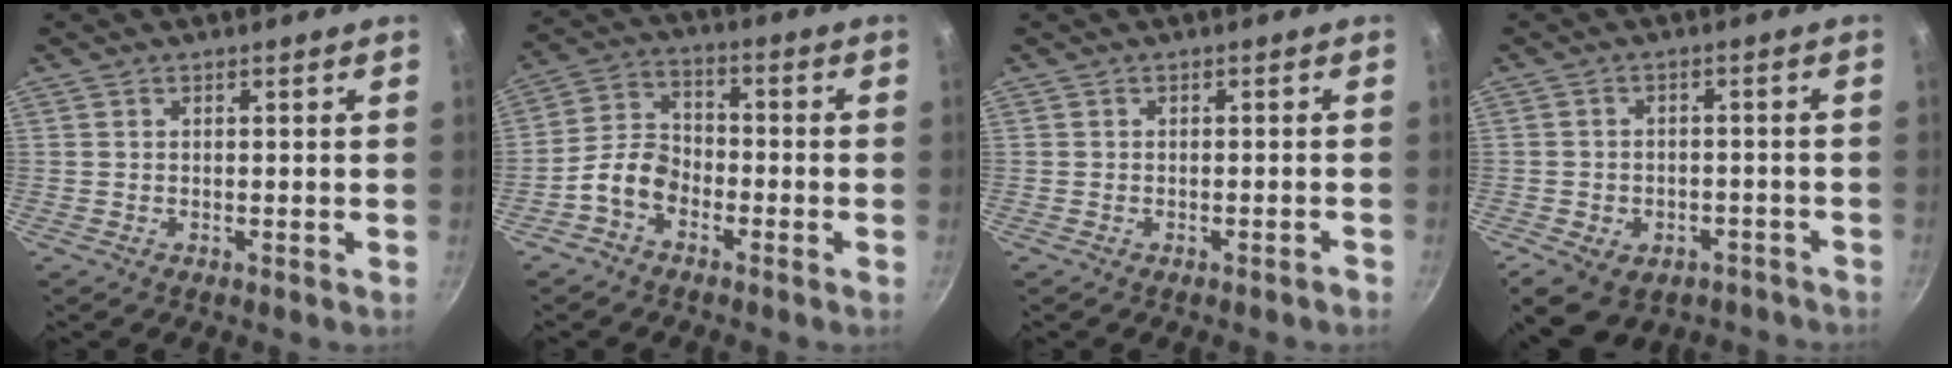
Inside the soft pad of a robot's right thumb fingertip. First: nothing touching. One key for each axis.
{"total": 7.3, "fx": -3.6, "fy": 4.7, "fz": 4.2, "tx": -0.067, "ty": 0.045, "tz": -0.083}
{"total": 0.9, "fx": -0.8, "fy": 0.2, "fz": 0.5, "tx": -0.014, "ty": 0.016, "tz": -0.005}
{"total": 10.8, "fx": -5.8, "fy": 7.3, "fz": 5.5, "tx": -0.077, "ty": 0.026, "tz": -0.068}